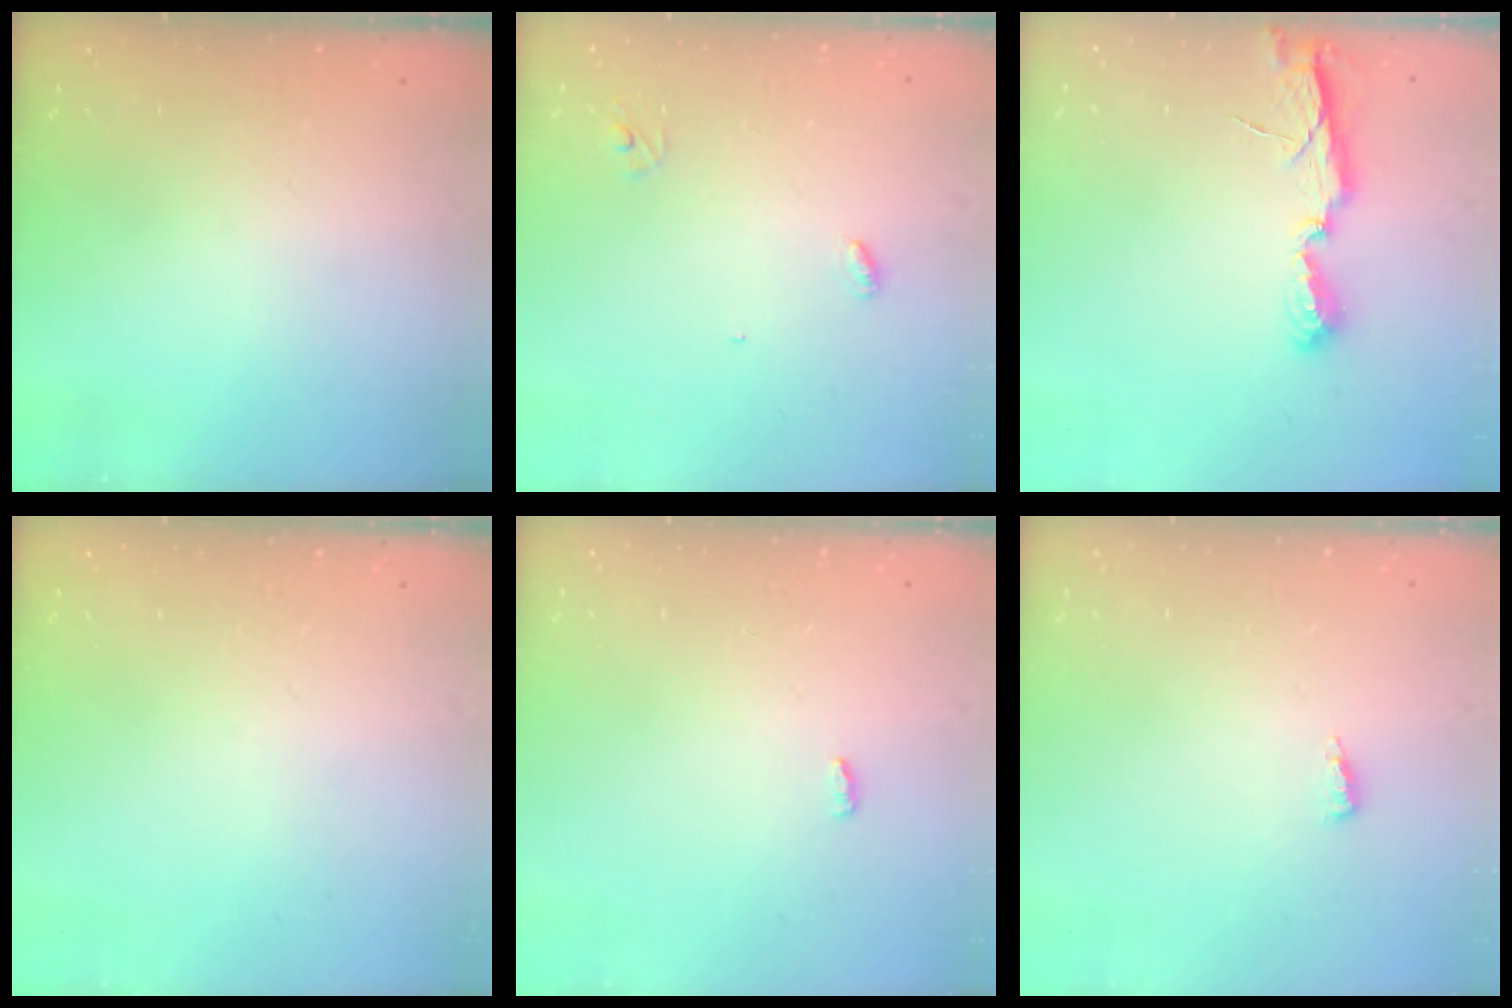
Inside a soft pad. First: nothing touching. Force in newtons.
{"total": 3.2, "press": 3.2, "slide": 0.3}
{"total": 6.9, "press": 6.9, "slide": 0.1}
{"total": 0.0}
{"total": 2.9, "press": 2.6, "slide": 1.3}
{"total": 4.2, "press": 4.2, "slide": 0.6}